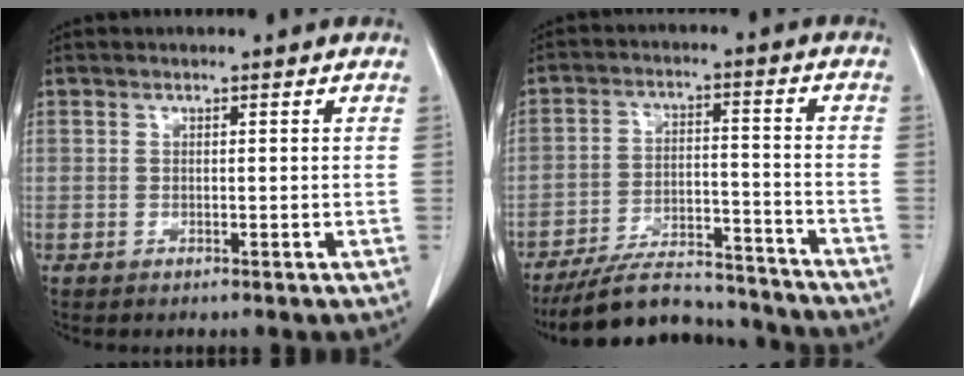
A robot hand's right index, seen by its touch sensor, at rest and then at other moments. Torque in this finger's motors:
{"motor_torque": [-0.02, -0.54, -0.06, -0.07]}